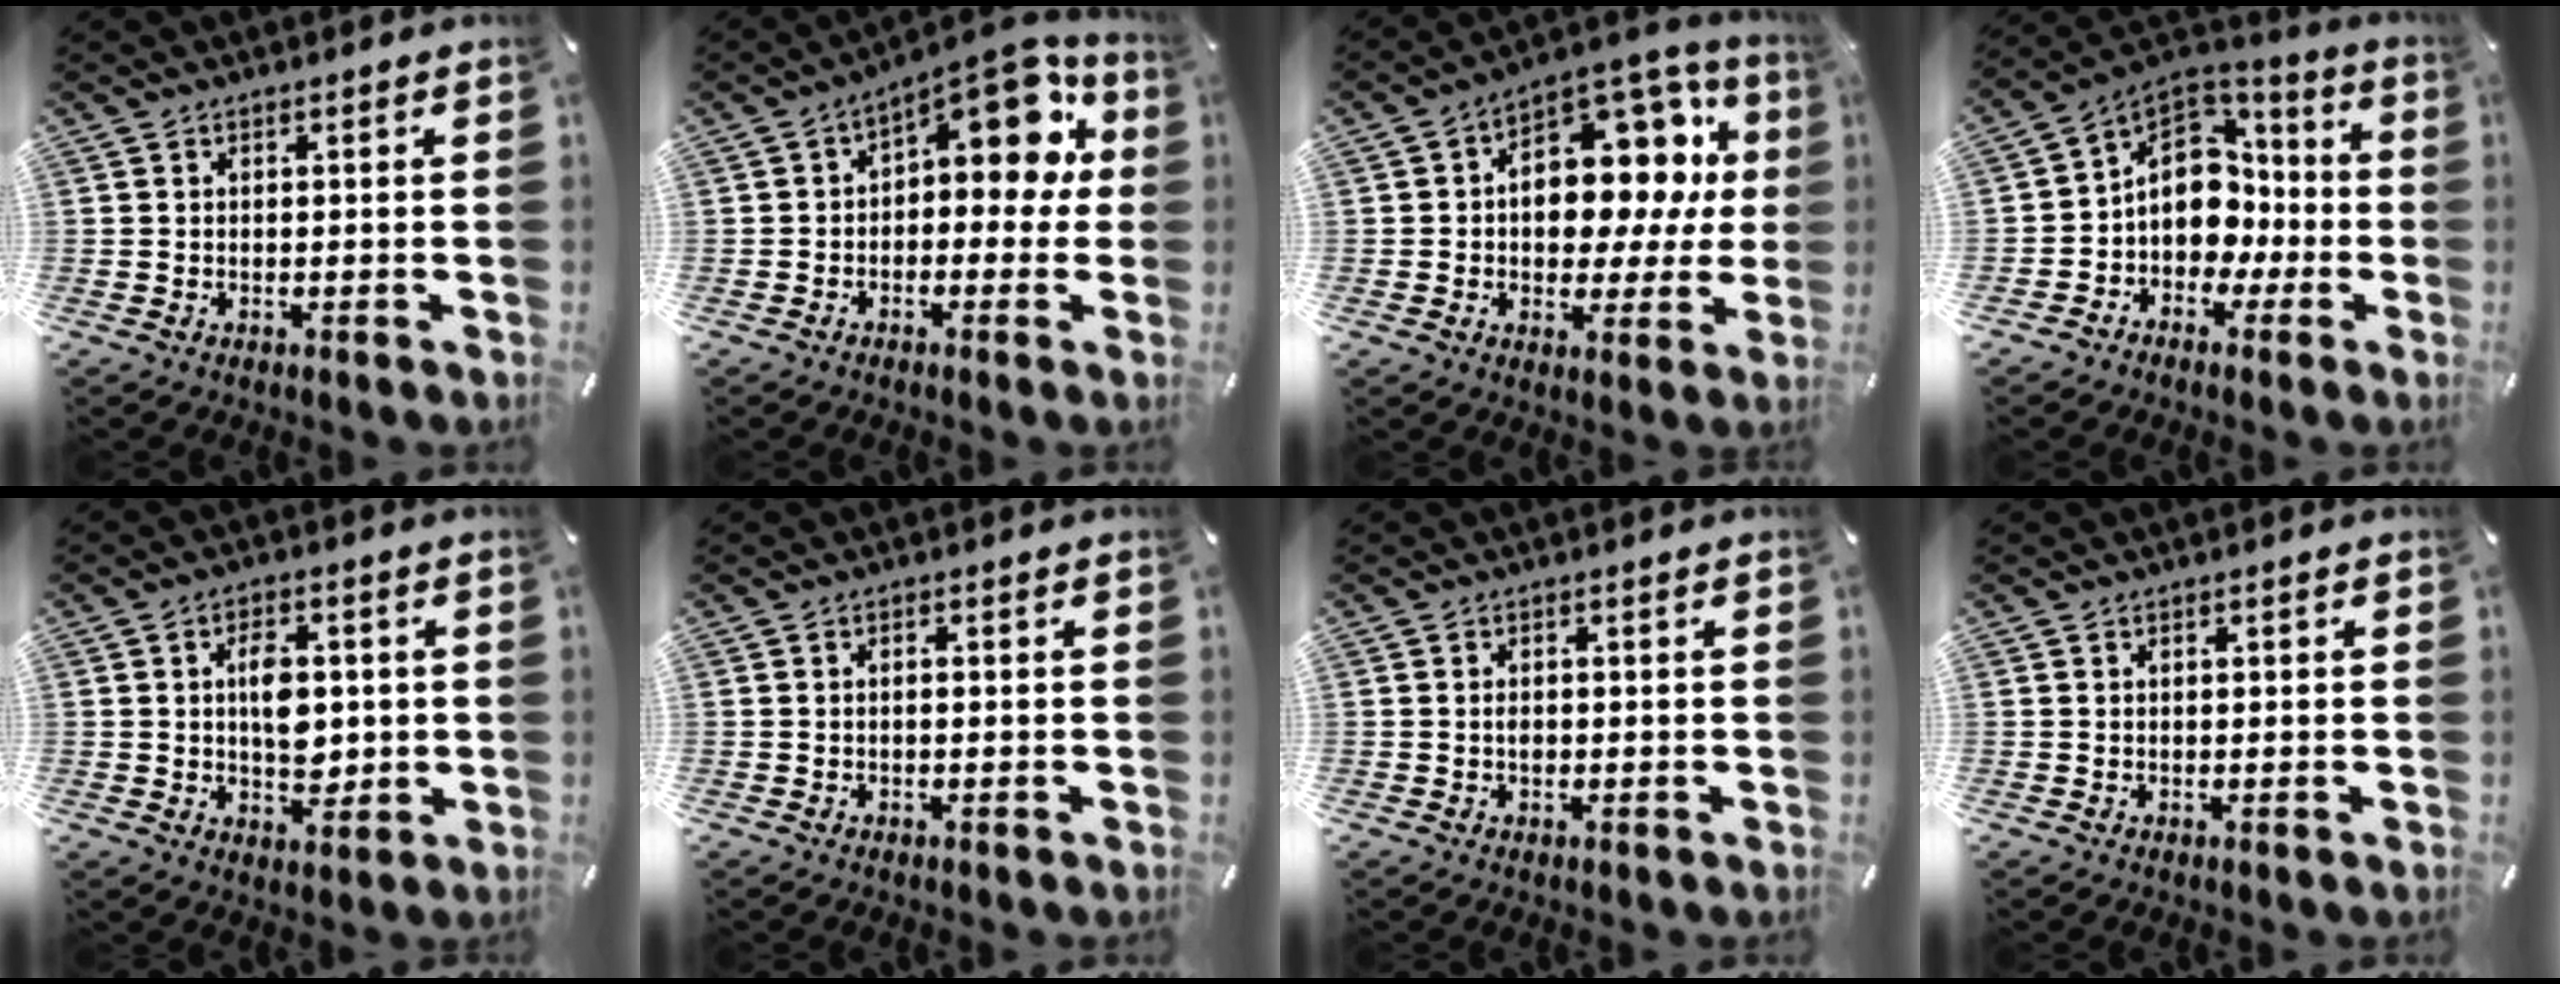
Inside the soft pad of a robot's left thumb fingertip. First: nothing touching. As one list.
[{"total": 11.5, "force": [5.0, 6.1, 8.4], "torque": [-0.104, -0.043, 0.085]}, {"total": 13.8, "force": [3.5, 9.8, 9.0], "torque": [-0.113, -0.039, 0.064]}, {"total": 12.3, "force": [-0.6, 10.8, 5.9], "torque": [-0.117, -0.003, -0.002]}, {"total": 8.4, "force": [0.5, 5.6, 6.3], "torque": [-0.080, 0.000, 0.007]}, {"total": 0.9, "force": [-0.4, 0.3, 0.7], "torque": [-0.015, 0.000, -0.008]}, {"total": 1.4, "force": [-0.2, 0.9, 1.0], "torque": [-0.020, 0.003, -0.005]}, {"total": 0.5, "force": [0.0, 0.3, 0.4], "torque": [-0.008, 0.001, 0.000]}]